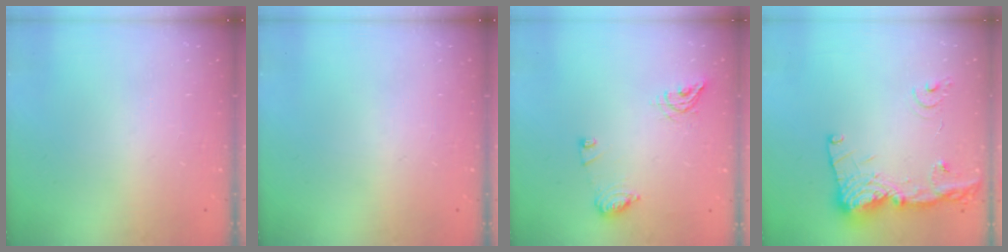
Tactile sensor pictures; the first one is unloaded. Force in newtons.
{"total": 0.0}
{"total": 9.0, "press": 9.0, "slide": 0.7}
{"total": 16.7, "press": 16.6, "slide": 1.9}